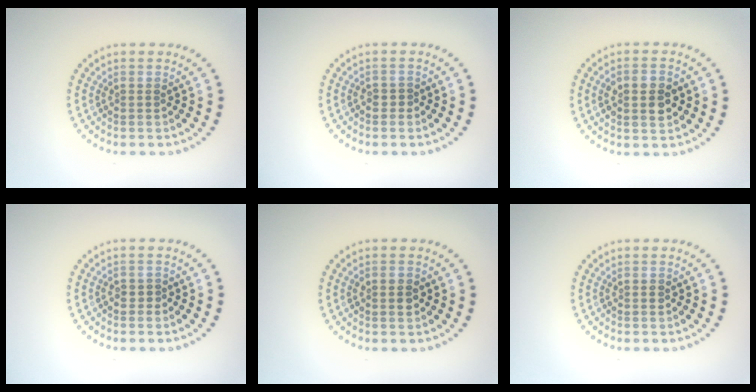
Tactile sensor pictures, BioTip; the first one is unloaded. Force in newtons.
{"total": 0.8, "press": 0.5, "slide": 0.6}
{"total": 3.4, "press": 3.4, "slide": 0.3}
{"total": 0.8, "press": 0.5, "slide": 0.6}
{"total": 1.3, "press": 1.3, "slide": 0.1}
{"total": 0.6, "press": 0.6, "slide": 0.1}